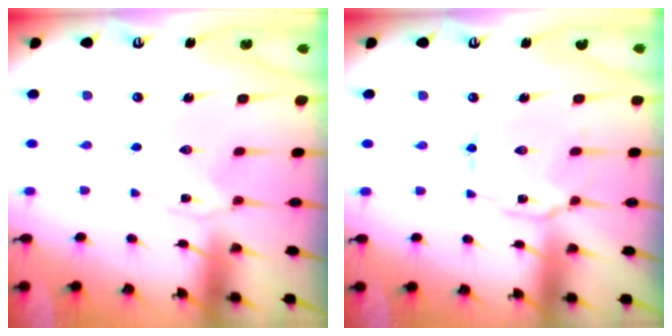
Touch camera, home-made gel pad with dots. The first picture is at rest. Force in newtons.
{"total": 6.9, "press": 6.9, "slide": 0.5}